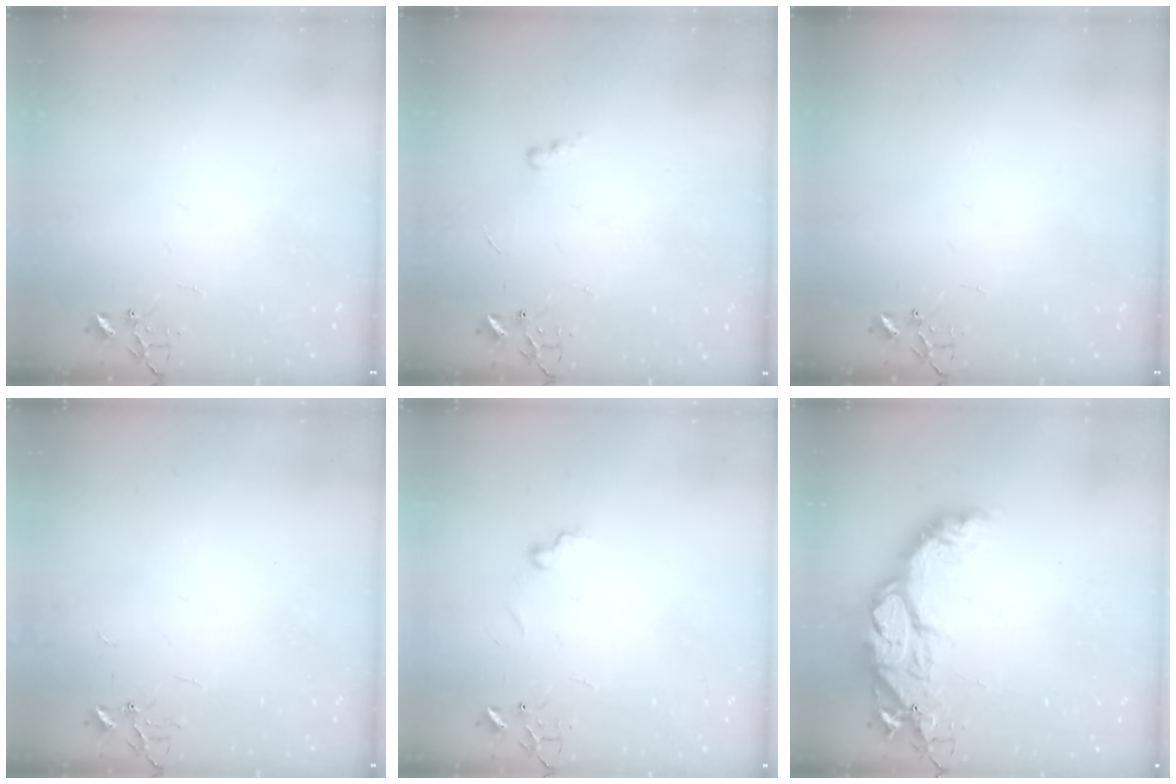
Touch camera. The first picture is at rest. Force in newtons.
{"total": 4.0, "press": 3.9, "slide": 0.6}
{"total": 0.0}
{"total": 1.9, "press": 1.9, "slide": 0.3}
{"total": 6.1, "press": 6.1, "slide": 0.6}
{"total": 19.9, "press": 19.8, "slide": 1.9}